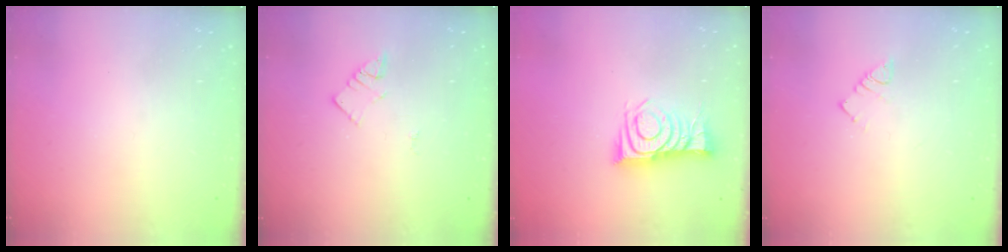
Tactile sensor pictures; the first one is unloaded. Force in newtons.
{"total": 3.0, "press": 3.0, "slide": 0.4}
{"total": 11.2, "press": 11.2, "slide": 0.5}
{"total": 2.9, "press": 2.9, "slide": 0.5}